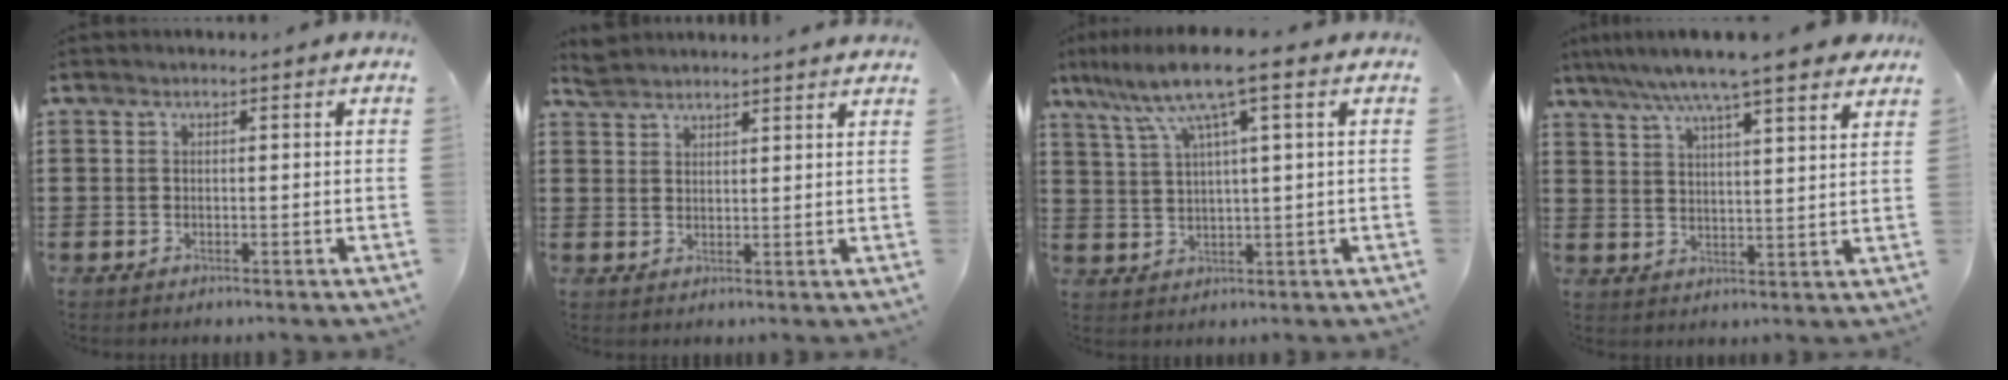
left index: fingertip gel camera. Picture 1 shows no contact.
{"total": 3.5, "force": [3.5, 0.0, 0.6], "torque": [-0.020, -0.005, 0.067]}
{"total": 8.5, "force": [4.3, 0.5, 7.3], "torque": [-0.160, -0.011, 0.070]}
{"total": 7.8, "force": [6.6, 0.1, 4.2], "torque": [-0.102, -0.021, 0.114]}